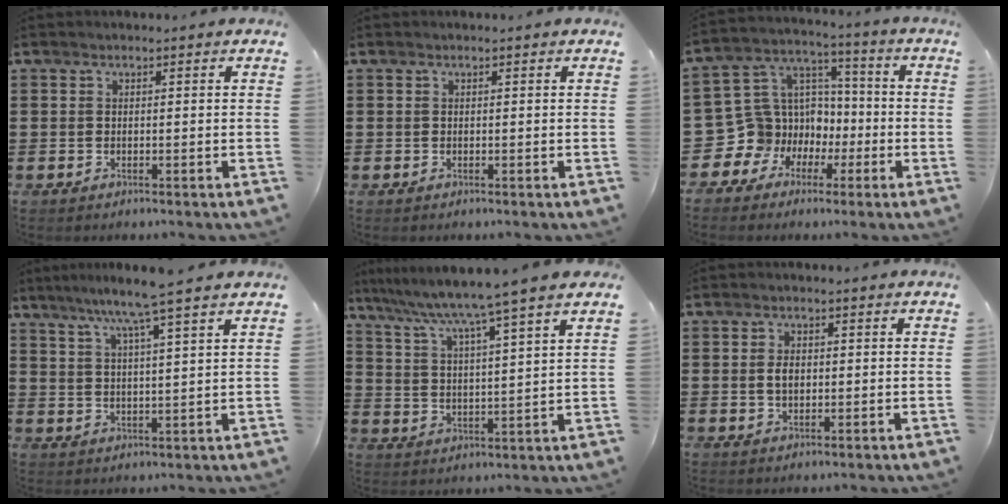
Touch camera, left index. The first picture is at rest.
{"total": 0.0}
{"total": 11.0, "force": [-3.1, 10.4, 1.9], "torque": [-0.094, 0.000, -0.046]}
{"total": 6.8, "force": [5.4, -1.1, 4.0], "torque": [-0.095, -0.020, 0.092]}
{"total": 6.3, "force": [5.3, -1.5, 3.0], "torque": [-0.082, -0.045, 0.081]}
{"total": 2.4, "force": [0.2, 1.4, 1.9], "torque": [-0.041, 0.005, 0.003]}